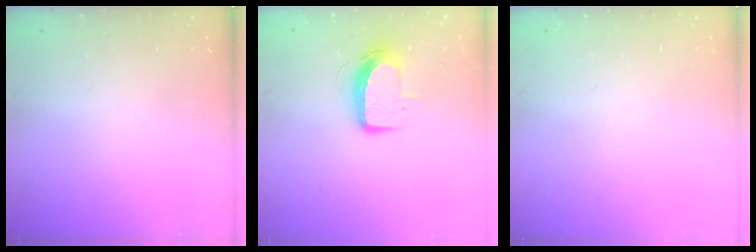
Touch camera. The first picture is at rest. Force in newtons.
{"total": 9.4, "press": 9.3, "slide": 0.9}
{"total": 0.0}